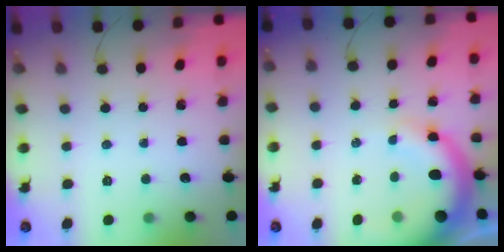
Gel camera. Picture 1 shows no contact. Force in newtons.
{"total": 11.2, "press": 11.0, "slide": 2.2}